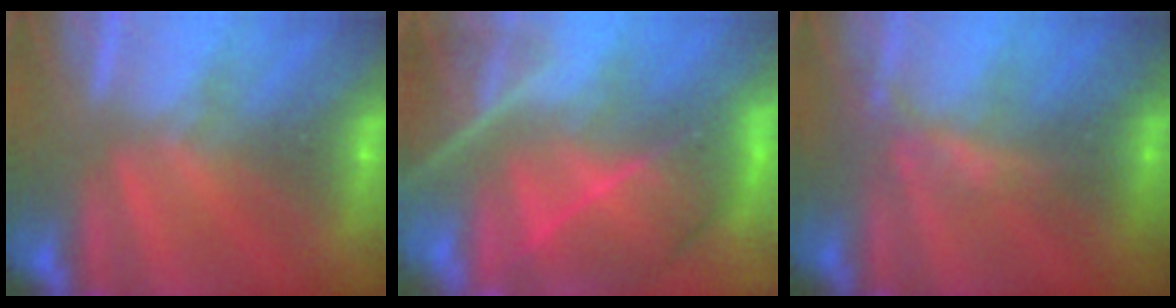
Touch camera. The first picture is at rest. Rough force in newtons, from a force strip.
{"total": 7.4}
{"total": 2.1}